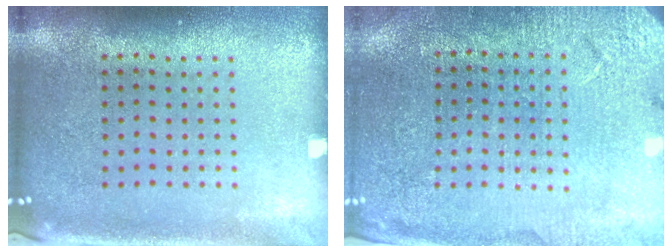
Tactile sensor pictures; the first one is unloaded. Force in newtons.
{"total": 2.8, "press": 2.8, "slide": 0.1}